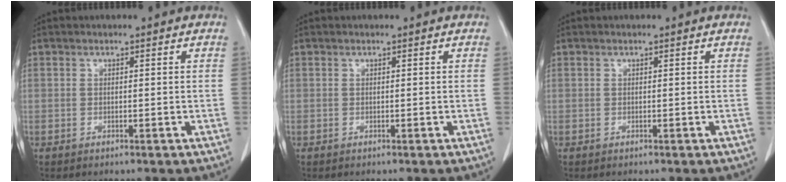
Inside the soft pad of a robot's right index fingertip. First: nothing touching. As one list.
[{"total": 0.0}, {"total": 0.0}]